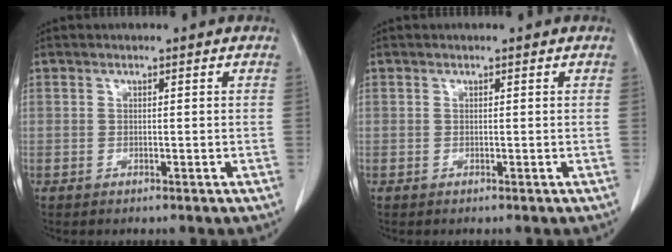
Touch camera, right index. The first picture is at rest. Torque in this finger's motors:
{"motor_torque": [0.01, -0.01, 0.00, 0.00]}